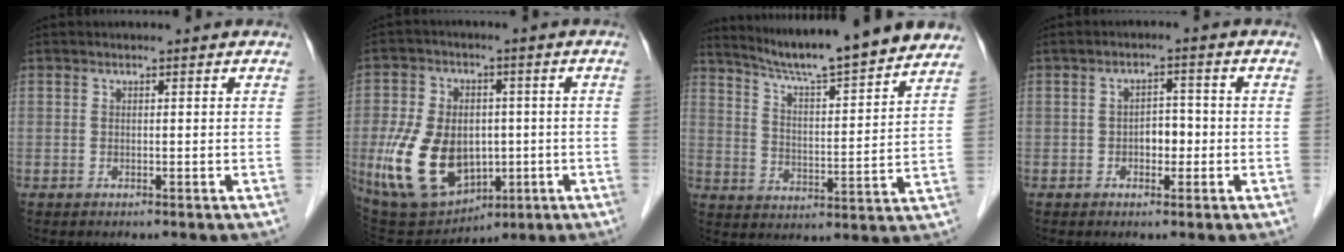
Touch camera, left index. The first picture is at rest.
{"total": 14.7, "force": [-2.4, 9.9, 10.6], "torque": [-0.219, 0.000, -0.018]}
{"total": 17.9, "force": [16.1, 0.2, 7.9], "torque": [-0.125, -0.004, 0.232]}
{"total": 3.1, "force": [-0.8, 1.7, 2.4], "torque": [-0.035, 0.008, -0.013]}